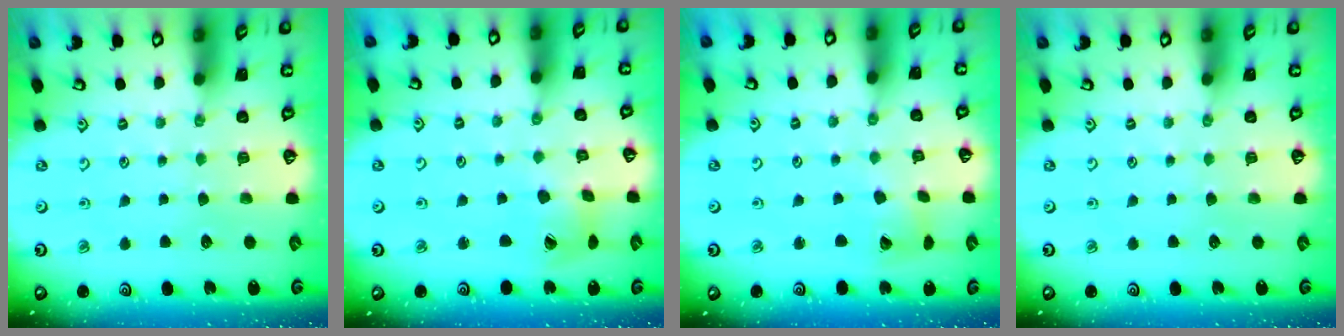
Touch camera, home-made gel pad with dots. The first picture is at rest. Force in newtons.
{"total": 6.7, "press": 6.6, "slide": 0.8}
{"total": 6.1, "press": 6.0, "slide": 0.8}
{"total": 0.0}